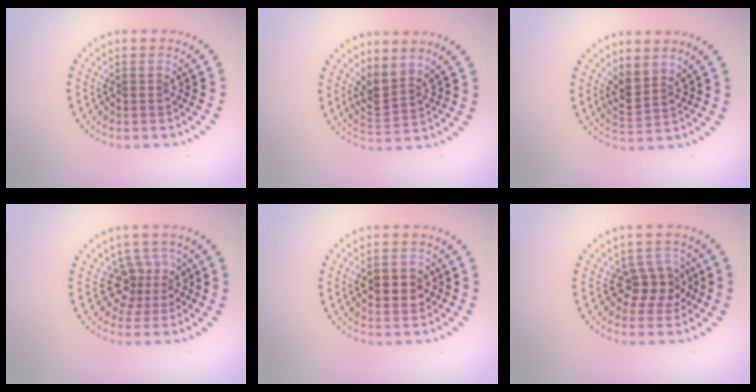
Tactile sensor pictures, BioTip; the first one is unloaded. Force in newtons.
{"total": 2.7, "press": 2.0, "slide": 1.8}
{"total": 2.4, "press": 1.9, "slide": 1.5}
{"total": 3.2, "press": 2.3, "slide": 2.3}
{"total": 2.8, "press": 2.8, "slide": 0.3}
{"total": 3.1, "press": 2.8, "slide": 1.3}